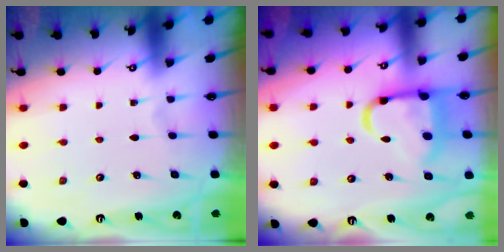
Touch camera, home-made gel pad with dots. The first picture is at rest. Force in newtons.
{"total": 13.2, "press": 13.1, "slide": 1.5}